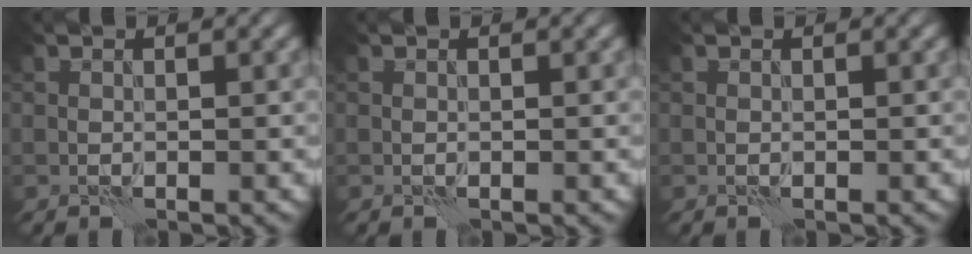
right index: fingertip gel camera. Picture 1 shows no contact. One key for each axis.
{"total": 0.0}
{"total": 0.0}